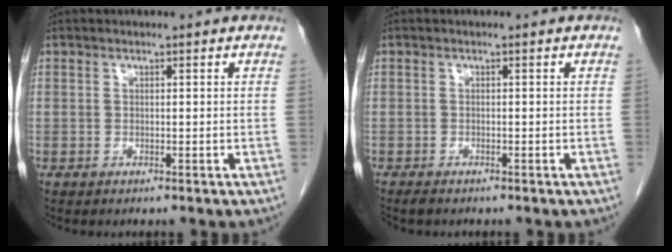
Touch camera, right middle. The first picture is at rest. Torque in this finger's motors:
{"motor_torque": [1.11, -1.03, 0.16, 0.06]}